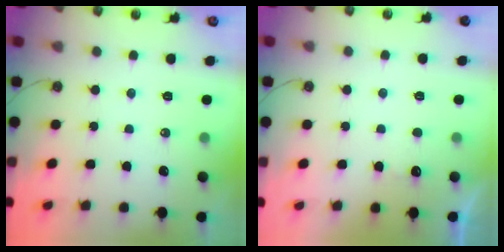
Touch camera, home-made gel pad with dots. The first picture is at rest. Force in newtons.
{"total": 1.2, "press": 1.0, "slide": 0.7}